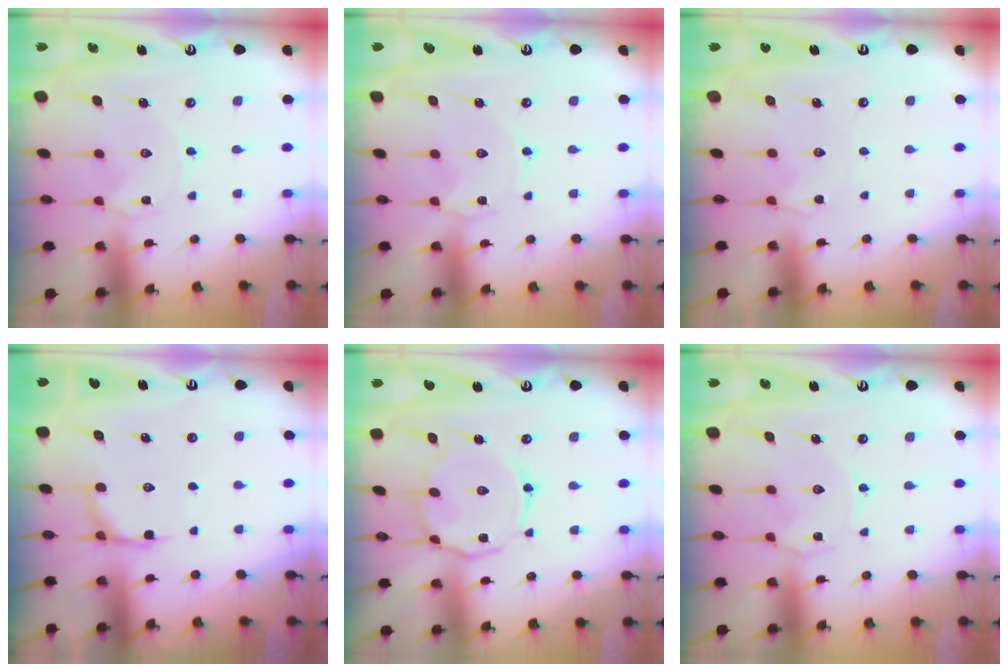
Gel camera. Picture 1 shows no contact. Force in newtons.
{"total": 0.0}
{"total": 2.2, "press": 2.2, "slide": 0.4}
{"total": 5.6, "press": 4.9, "slide": 2.7}
{"total": 9.4, "press": 9.4, "slide": 0.8}
{"total": 1.0, "press": 1.0, "slide": 0.1}